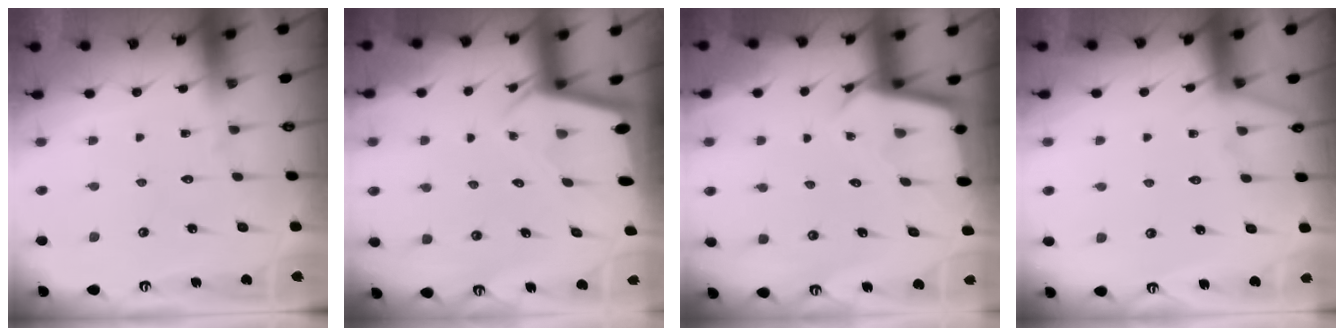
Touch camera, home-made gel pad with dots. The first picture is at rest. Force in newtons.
{"total": 2.4, "press": 2.4, "slide": 0.1}
{"total": 2.7, "press": 2.7, "slide": 0.0}
{"total": 3.9, "press": 3.9, "slide": 0.6}